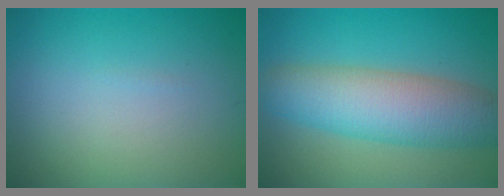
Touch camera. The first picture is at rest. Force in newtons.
{"total": 7.5, "press": 7.5, "slide": 0.5}